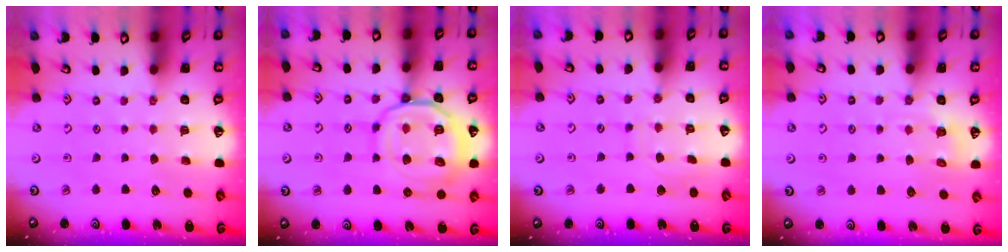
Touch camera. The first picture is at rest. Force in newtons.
{"total": 17.3, "press": 17.2, "slide": 1.7}
{"total": 7.3, "press": 7.2, "slide": 0.6}
{"total": 2.9, "press": 2.6, "slide": 1.2}